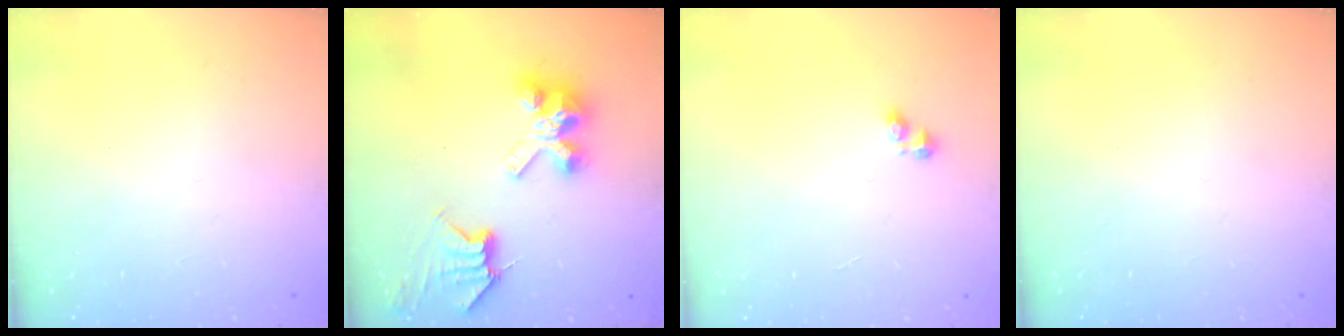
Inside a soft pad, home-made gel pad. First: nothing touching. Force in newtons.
{"total": 10.3, "press": 10.2, "slide": 1.1}
{"total": 2.5, "press": 2.5, "slide": 0.3}
{"total": 0.0}